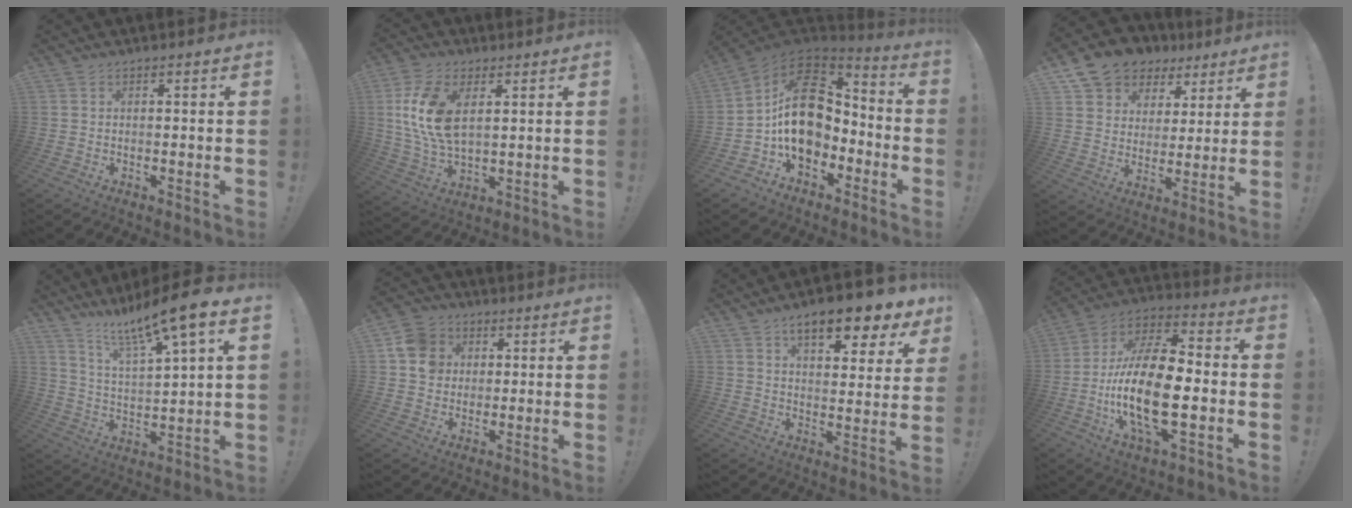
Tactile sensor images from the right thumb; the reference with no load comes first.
{"total": 14.1, "force": [4.2, 7.8, 11.0], "torque": [-0.217, -0.020, 0.073]}
{"total": 19.4, "force": [1.0, 14.0, 13.5], "torque": [-0.224, 0.009, 0.031]}
{"total": 11.7, "force": [8.1, 7.9, 3.0], "torque": [-0.060, -0.059, 0.157]}
{"total": 13.4, "force": [10.4, 0.8, 8.4], "torque": [-0.155, -0.071, 0.165]}
{"total": 10.0, "force": [2.6, 9.0, 3.4], "torque": [-0.042, -0.003, 0.055]}
{"total": 12.0, "force": [7.7, 3.7, 8.5], "torque": [-0.123, -0.047, 0.124]}
{"total": 22.2, "force": [-4.5, 9.4, 19.6], "torque": [-0.390, 0.011, -0.075]}